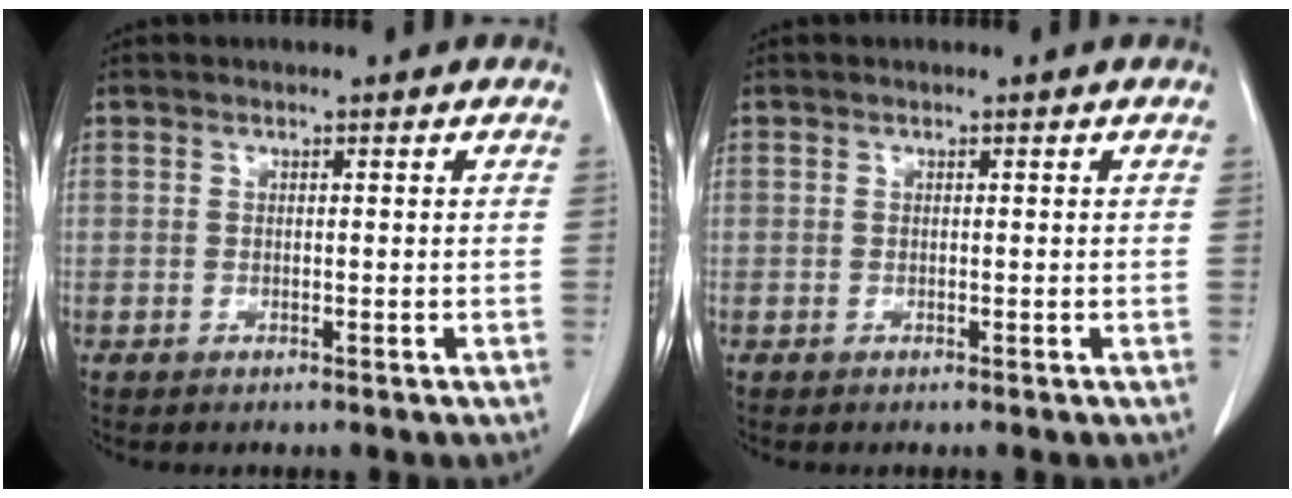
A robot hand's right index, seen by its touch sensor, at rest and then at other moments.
{"total": 0.0}